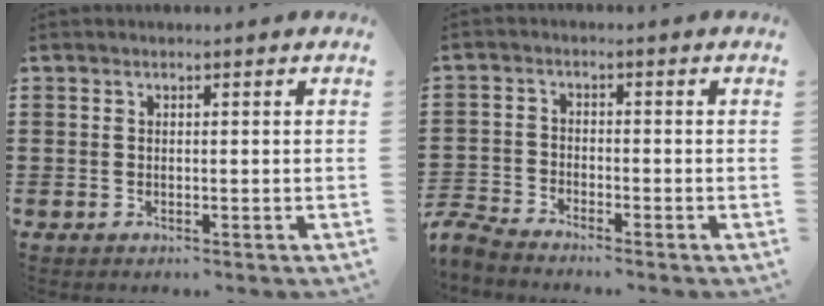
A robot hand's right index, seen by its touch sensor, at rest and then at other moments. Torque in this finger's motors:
{"motor_torque": [-2.14, 0.00, -1.05, -0.21]}